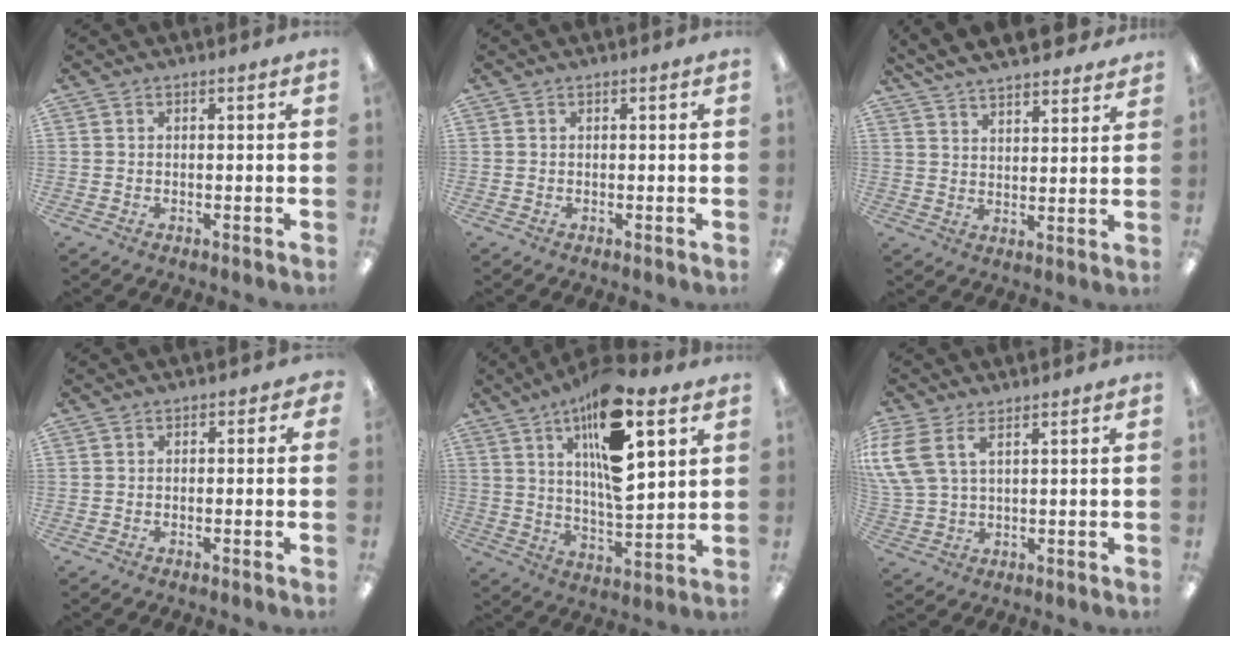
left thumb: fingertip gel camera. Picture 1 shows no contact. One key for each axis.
{"total": 0.0}
{"total": 6.6, "fx": 6.3, "fy": 1.1, "fz": 1.4, "tx": -0.041, "ty": -0.040, "tz": 0.114}
{"total": 1.3, "fx": -1.0, "fy": 0.7, "fz": 0.4, "tx": -0.007, "ty": 0.005, "tz": -0.020}
{"total": 18.4, "fx": 9.2, "fy": 6.3, "fz": 14.7, "tx": -0.242, "ty": -0.039, "tz": 0.149}
{"total": 7.0, "fx": 3.8, "fy": 3.3, "fz": 4.9, "tx": -0.116, "ty": -0.010, "tz": 0.070}